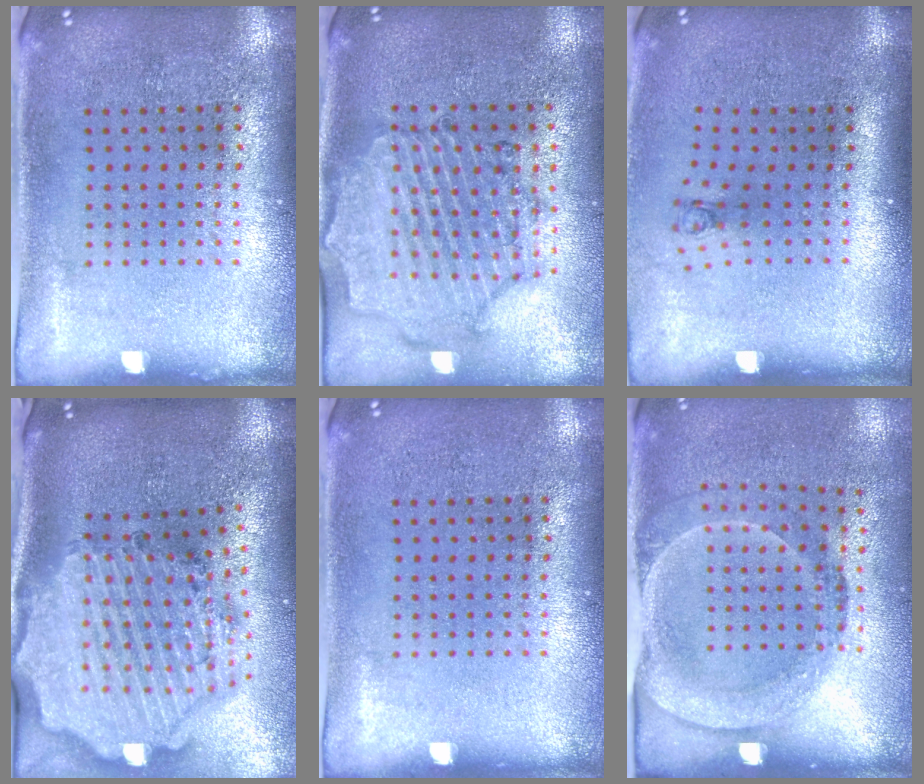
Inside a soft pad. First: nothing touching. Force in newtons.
{"total": 1.6, "press": 1.6, "slide": 0.4}
{"total": 0.7, "press": 0.3, "slide": 0.7}
{"total": 3.6, "press": 3.0, "slide": 1.9}
{"total": 0.0}
{"total": 1.6, "press": 1.2, "slide": 1.1}